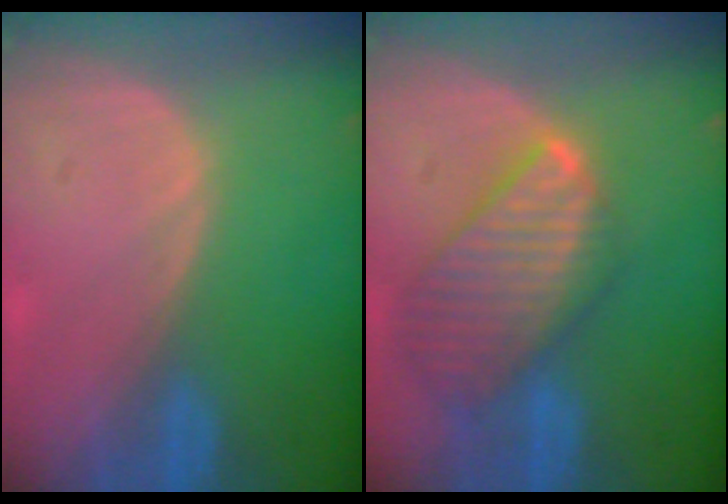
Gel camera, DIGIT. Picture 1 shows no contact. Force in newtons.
{"total": 9.7, "press": 8.4, "slide": 4.9}